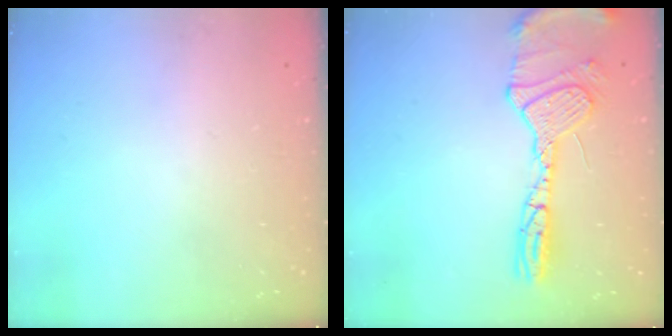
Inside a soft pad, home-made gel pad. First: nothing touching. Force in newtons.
{"total": 16.1, "press": 15.2, "slide": 5.3}